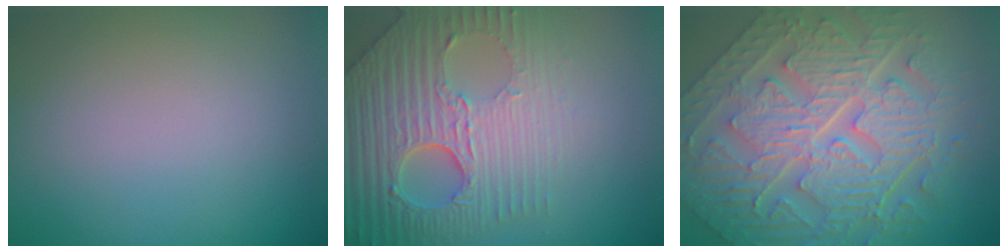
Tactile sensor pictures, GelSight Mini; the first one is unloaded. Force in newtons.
{"total": 7.9, "press": 6.0, "slide": 5.1}
{"total": 11.2, "press": 7.7, "slide": 8.2}